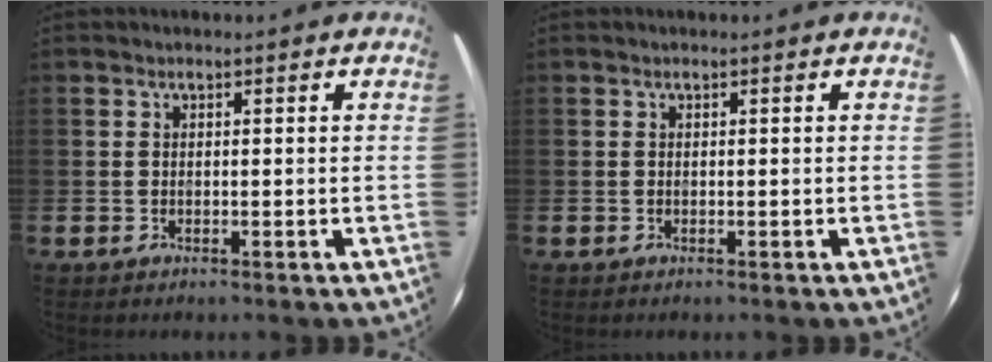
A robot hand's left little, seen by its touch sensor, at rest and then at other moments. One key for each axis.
{"total": 0.0}